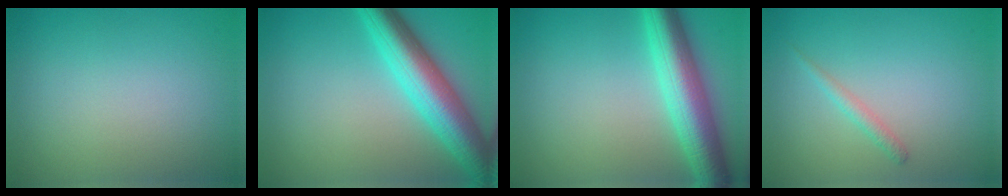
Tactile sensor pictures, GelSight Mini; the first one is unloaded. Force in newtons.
{"total": 7.5, "press": 7.5, "slide": 0.2}
{"total": 6.7, "press": 6.7, "slide": 0.1}
{"total": 1.2, "press": 1.2, "slide": 0.1}